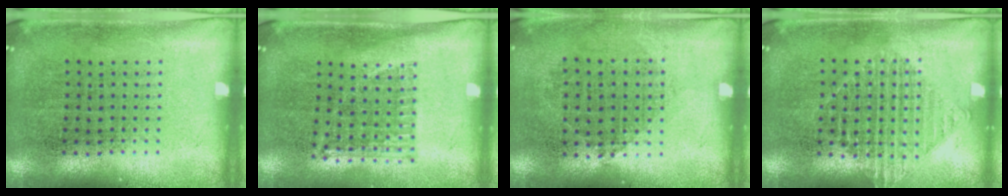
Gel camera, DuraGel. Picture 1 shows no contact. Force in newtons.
{"total": 1.0, "press": 0.9, "slide": 0.5}
{"total": 0.8, "press": 0.7, "slide": 0.4}
{"total": 1.1, "press": 1.1, "slide": 0.3}